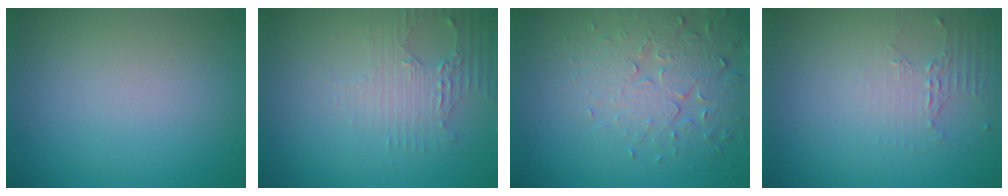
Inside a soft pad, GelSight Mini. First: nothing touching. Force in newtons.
{"total": 2.9, "press": 2.5, "slide": 1.5}
{"total": 4.2, "press": 4.2, "slide": 0.5}
{"total": 2.1, "press": 1.5, "slide": 1.5}